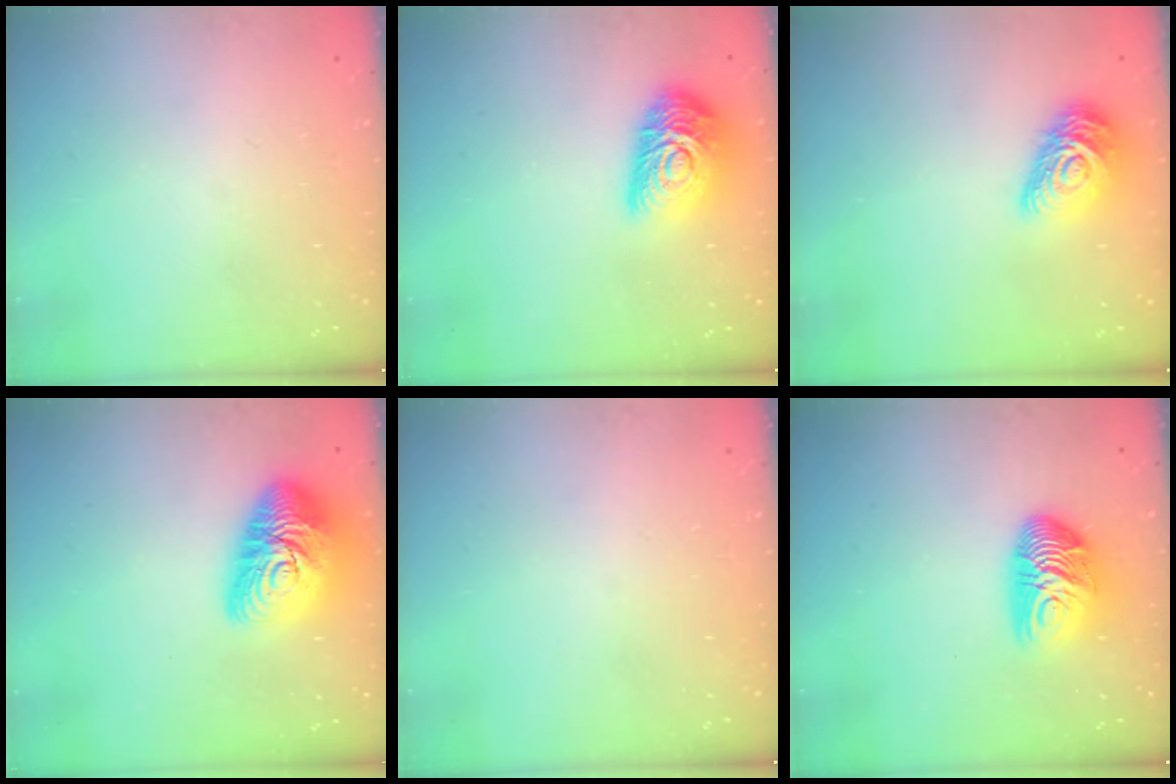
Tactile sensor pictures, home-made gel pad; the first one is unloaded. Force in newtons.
{"total": 15.8, "press": 15.7, "slide": 0.8}
{"total": 13.4, "press": 13.4, "slide": 0.7}
{"total": 16.5, "press": 16.4, "slide": 1.1}
{"total": 0.0}
{"total": 11.8, "press": 11.8, "slide": 0.3}